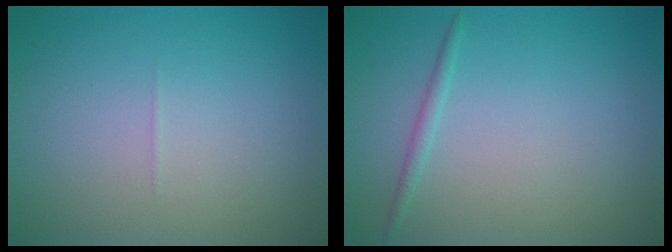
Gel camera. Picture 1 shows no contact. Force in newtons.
{"total": 0.9, "press": 0.9, "slide": 0.0}